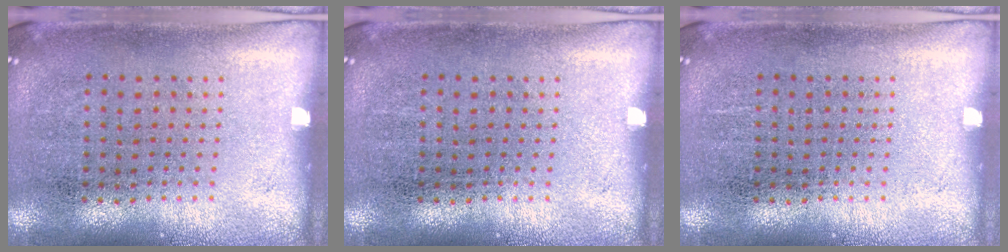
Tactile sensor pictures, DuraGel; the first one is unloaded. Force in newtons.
{"total": 0.0}
{"total": 0.0}